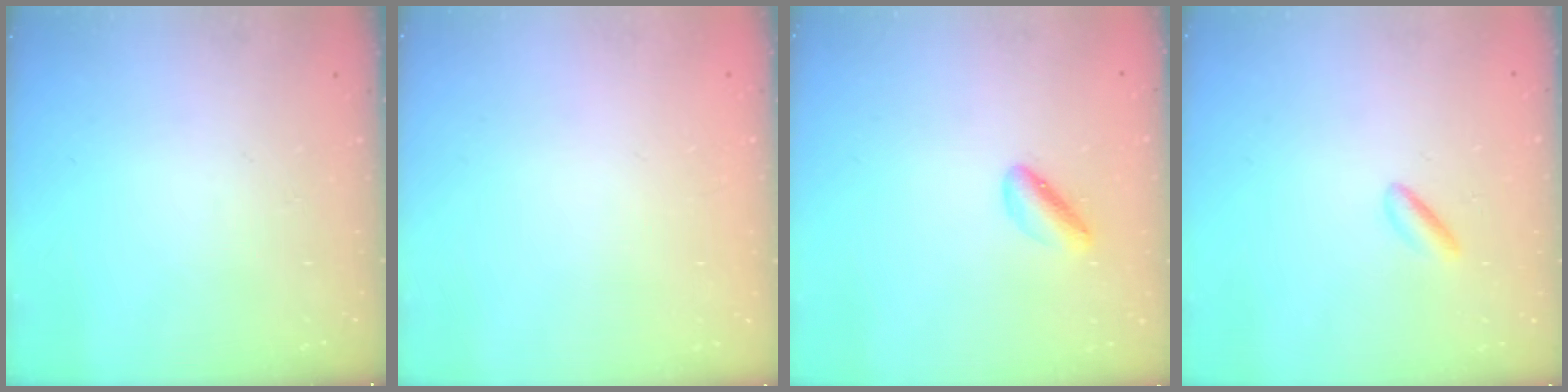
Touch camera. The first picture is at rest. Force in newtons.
{"total": 2.0, "press": 2.0, "slide": 0.1}
{"total": 3.5, "press": 3.4, "slide": 0.9}
{"total": 2.5, "press": 2.3, "slide": 0.9}